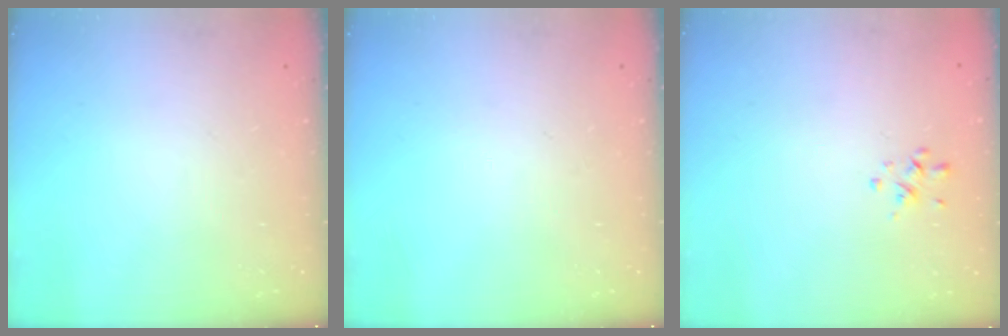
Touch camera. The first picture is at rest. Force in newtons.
{"total": 0.0}
{"total": 0.6, "press": 0.2, "slide": 0.5}